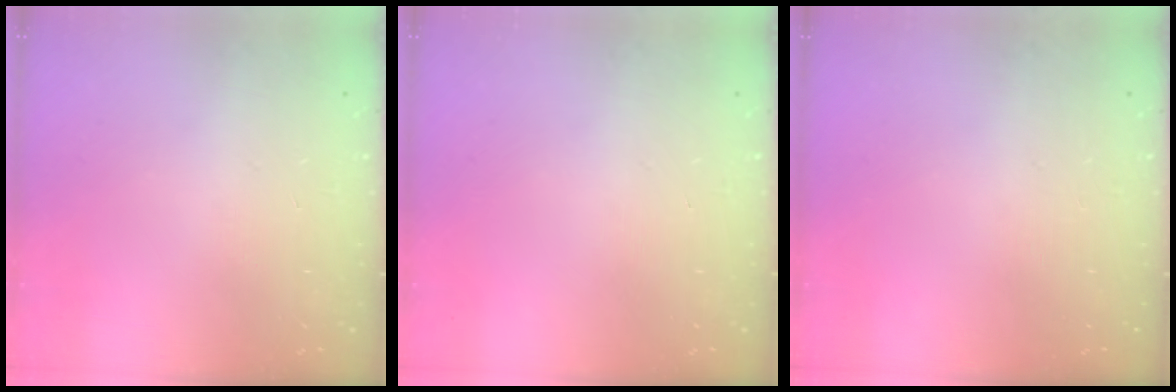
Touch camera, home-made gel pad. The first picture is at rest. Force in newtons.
{"total": 0.0}
{"total": 0.0}